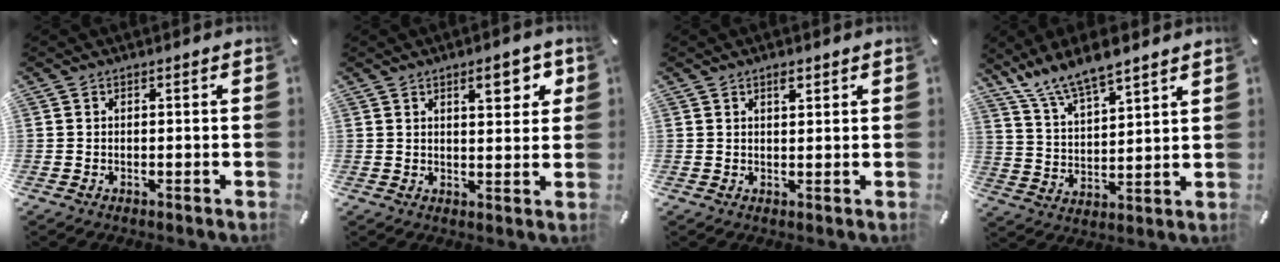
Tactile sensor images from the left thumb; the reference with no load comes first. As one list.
[{"total": 7.0, "force": [3.7, 2.9, 5.2], "torque": [-0.064, -0.012, 0.055]}, {"total": 2.2, "force": [1.4, 0.8, 1.5], "torque": [-0.015, -0.005, 0.022]}, {"total": 10.8, "force": [9.6, 2.2, 4.6], "torque": [-0.109, -0.056, 0.177]}]